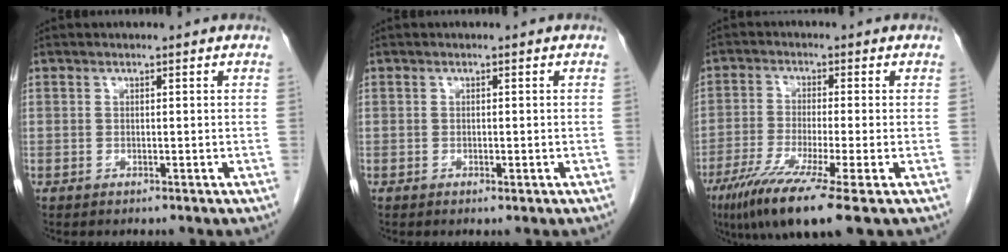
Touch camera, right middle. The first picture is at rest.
{"total": 0.6, "force": [-0.3, 0.2, 0.5], "torque": [-0.009, -0.002, -0.002]}
{"total": 10.8, "force": [-6.3, -0.4, 8.8], "torque": [-0.161, -0.032, -0.108]}